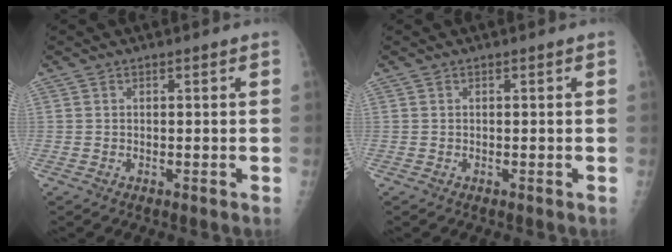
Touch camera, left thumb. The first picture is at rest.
{"total": 0.0}